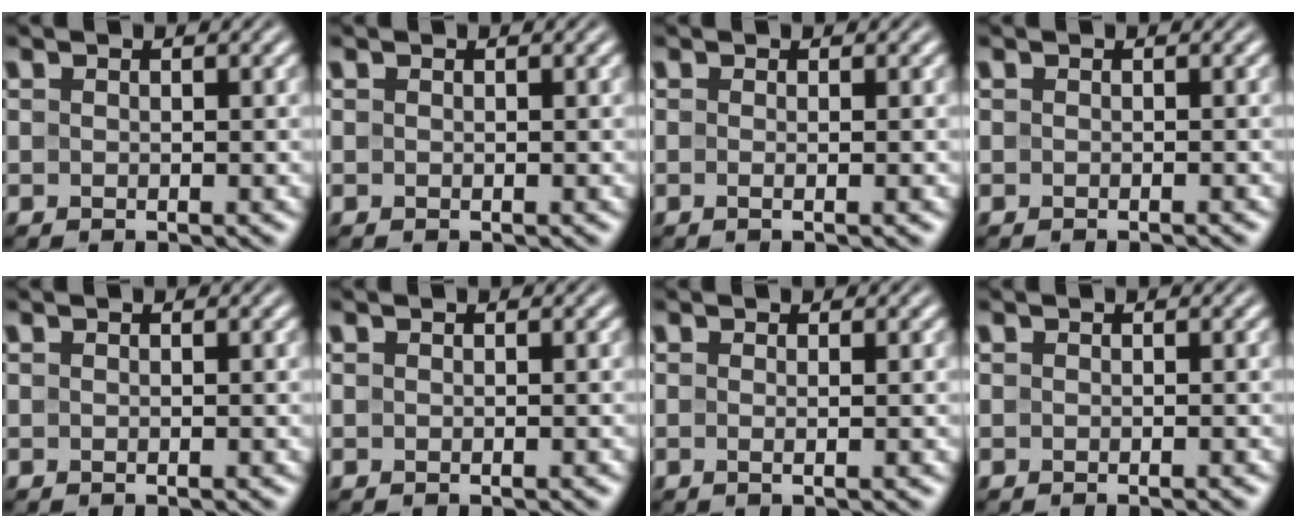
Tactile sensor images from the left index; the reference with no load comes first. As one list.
[{"total": 0.0}, {"total": 1.7, "force": [-0.1, 0.6, 1.6], "torque": [-0.018, -0.004, -0.015]}, {"total": 0.7, "force": [-0.5, 0.1, 0.5], "torque": [-0.002, 0.000, -0.011]}, {"total": 0.0}, {"total": 0.5, "force": [-0.3, 0.0, 0.4], "torque": [-0.004, 0.002, -0.003]}, {"total": 1.3, "force": [-0.1, 0.4, 1.3], "torque": [-0.017, -0.005, -0.009]}, {"total": 1.0, "force": [-0.5, 0.2, 0.8], "torque": [-0.006, 0.000, -0.009]}]